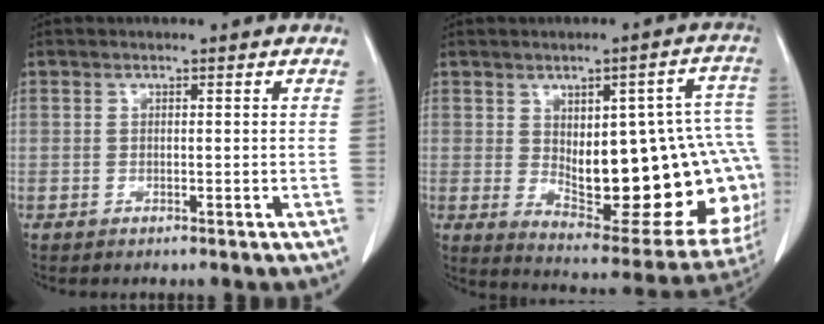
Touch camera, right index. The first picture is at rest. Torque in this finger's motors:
{"motor_torque": [2.02, -0.08, 0.38, 0.18]}